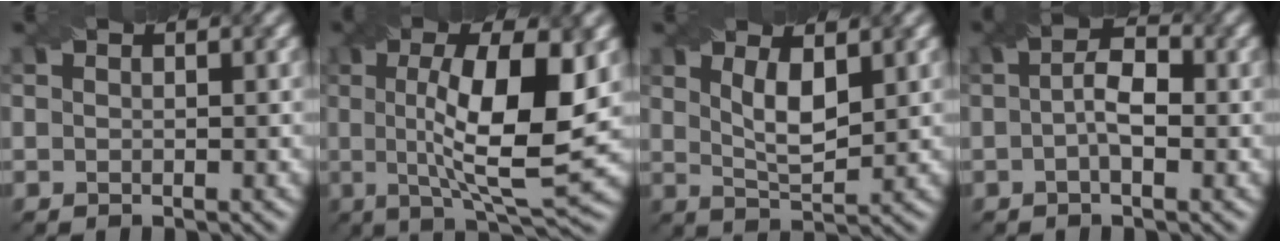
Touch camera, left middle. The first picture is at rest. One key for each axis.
{"total": 11.0, "fx": 1.2, "fy": 2.9, "fz": 10.5, "tx": -0.162, "ty": -0.001, "tz": 0.022}
{"total": 3.5, "fx": 1.3, "fy": 1.1, "fz": 3.1, "tx": -0.064, "ty": -0.006, "tz": 0.027}
{"total": 3.1, "fx": -0.3, "fy": 1.2, "fz": 2.9, "tx": -0.055, "ty": 0.005, "tz": -0.008}